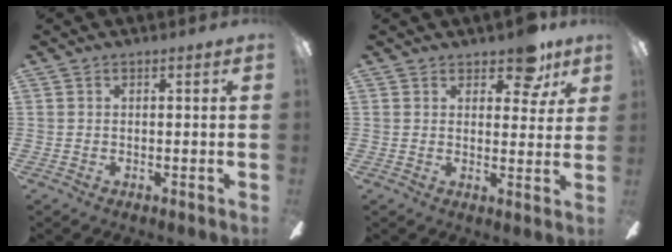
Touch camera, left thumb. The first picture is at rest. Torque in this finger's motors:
{"motor_torque": [0.81, 0.30, 0.68, -0.42, 0.02]}